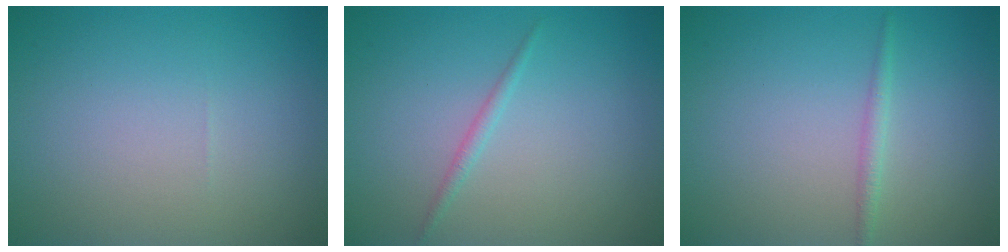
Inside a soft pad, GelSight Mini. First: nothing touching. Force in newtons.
{"total": 0.9, "press": 0.9, "slide": 0.0}
{"total": 1.1, "press": 1.1, "slide": 0.1}